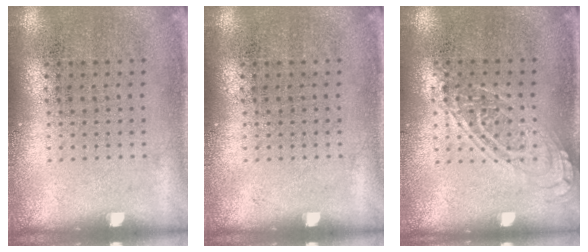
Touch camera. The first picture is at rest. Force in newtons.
{"total": 0.0}
{"total": 1.3, "press": 1.2, "slide": 0.6}